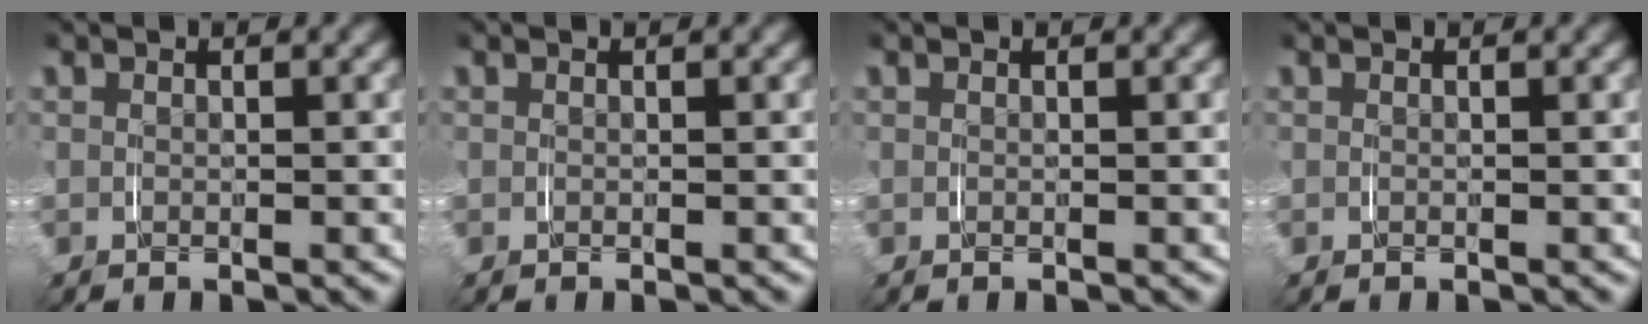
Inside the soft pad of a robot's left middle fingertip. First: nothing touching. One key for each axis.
{"total": 0.0}
{"total": 0.0}
{"total": 0.0}